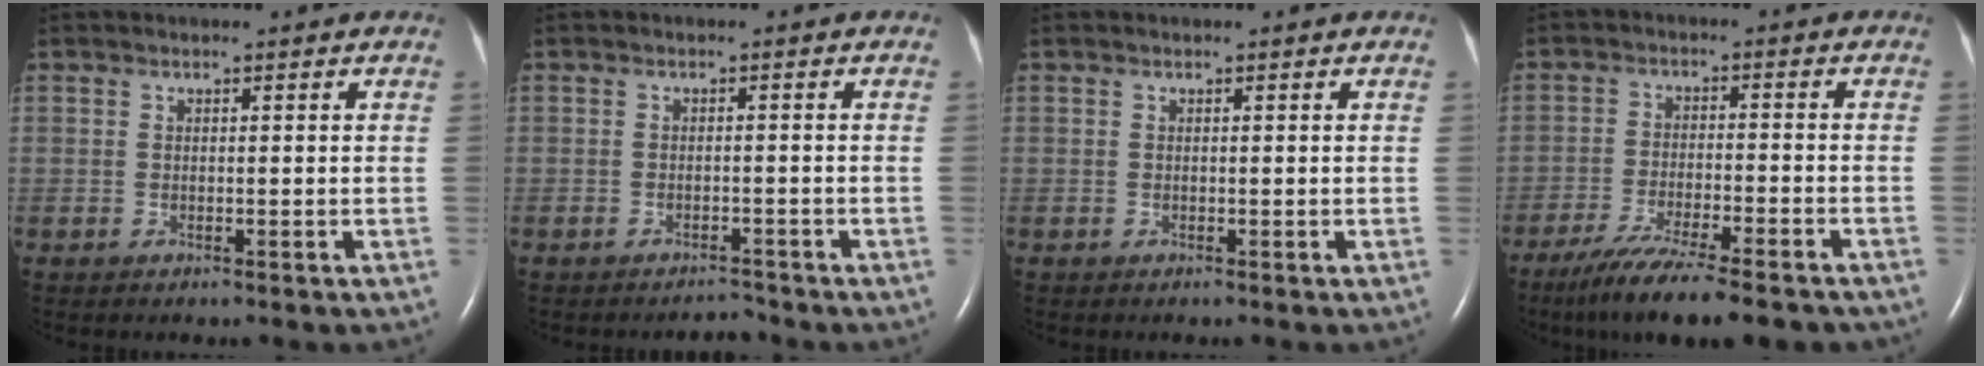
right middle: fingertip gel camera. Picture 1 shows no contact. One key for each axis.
{"total": 1.6, "fx": -1.6, "fy": 0.3, "fz": -0.1, "tx": -0.001, "ty": -0.006, "tz": -0.020}
{"total": 0.0}
{"total": 15.3, "fx": -12.5, "fy": 1.9, "fz": 8.6, "tx": -0.133, "ty": -0.031, "tz": -0.194}